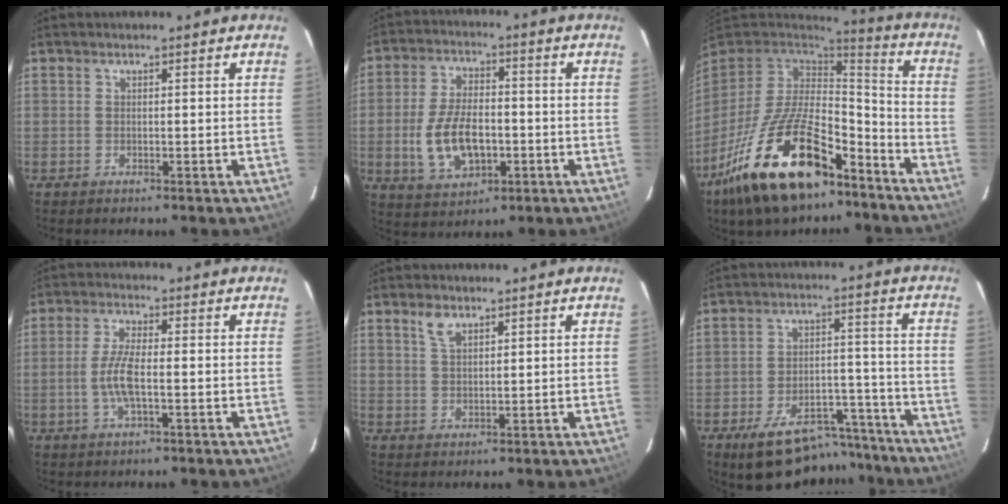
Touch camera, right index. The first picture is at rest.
{"total": 11.7, "force": [-2.7, 6.5, 9.4], "torque": [-0.194, 0.003, -0.037]}
{"total": 24.9, "force": [-14.6, 11.1, 16.9], "torque": [-0.338, -0.018, -0.241]}
{"total": 6.0, "force": [-1.2, 1.4, 5.7], "torque": [-0.119, 0.000, -0.026]}
{"total": 3.3, "force": [2.2, 1.6, 1.9], "torque": [-0.036, 0.004, 0.043]}
{"total": 16.4, "force": [-13.3, 6.5, 6.9], "torque": [-0.125, 0.026, -0.175]}